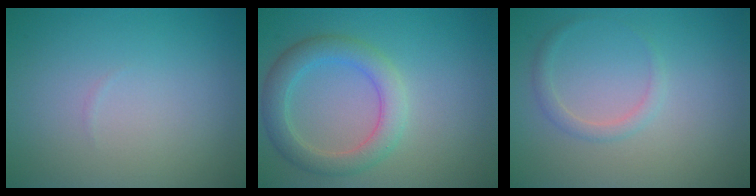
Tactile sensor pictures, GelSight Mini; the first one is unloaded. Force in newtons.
{"total": 4.0, "press": 4.0, "slide": 0.2}
{"total": 1.3, "press": 1.3, "slide": 0.1}